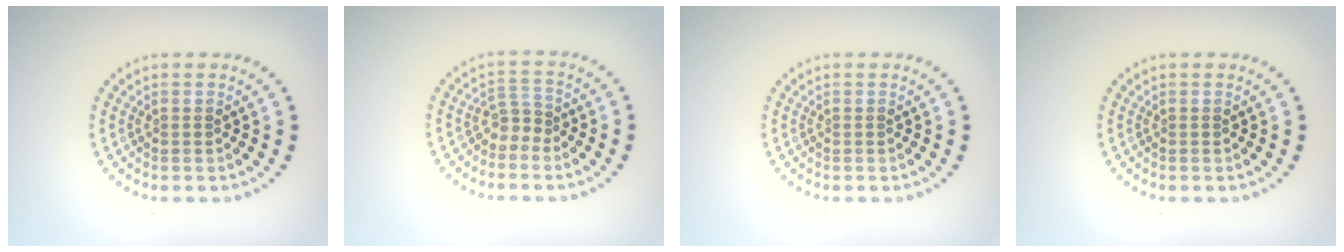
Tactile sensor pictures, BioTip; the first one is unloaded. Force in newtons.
{"total": 1.7, "press": 1.2, "slide": 1.3}
{"total": 0.0}
{"total": 0.0}